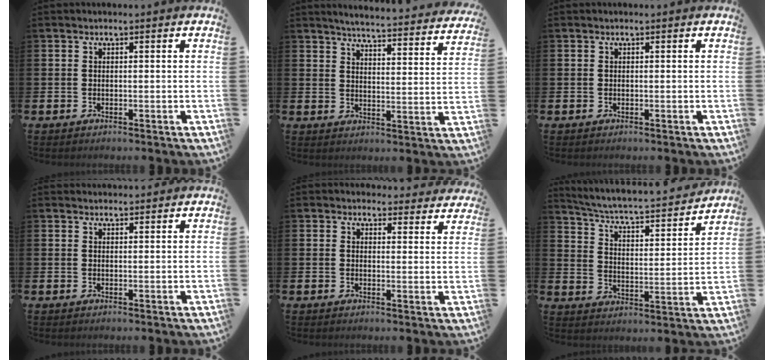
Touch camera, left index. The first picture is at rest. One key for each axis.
{"total": 5.1, "fx": 5.0, "fy": -0.1, "fz": 1.1, "tx": -0.034, "ty": -0.042, "tz": 0.083}
{"total": 0.0}
{"total": 1.4, "fx": 1.4, "fy": 0.3, "fz": 0.0, "tx": 0.013, "ty": -0.006, "tz": 0.023}
{"total": 3.1, "fx": 3.0, "fy": 1.0, "fz": -0.3, "tx": 0.008, "ty": -0.016, "tz": 0.051}
{"total": 5.2, "fx": 4.8, "fy": 0.5, "fz": 1.9, "tx": -0.061, "ty": -0.047, "tz": 0.073}